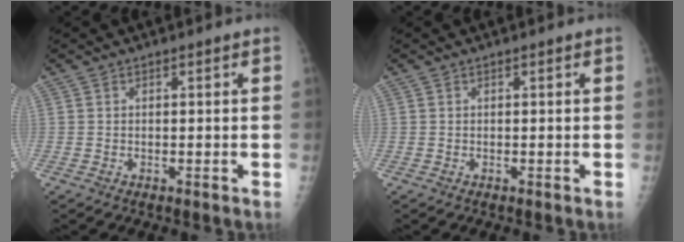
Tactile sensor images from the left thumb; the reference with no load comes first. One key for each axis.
{"total": 0.0}